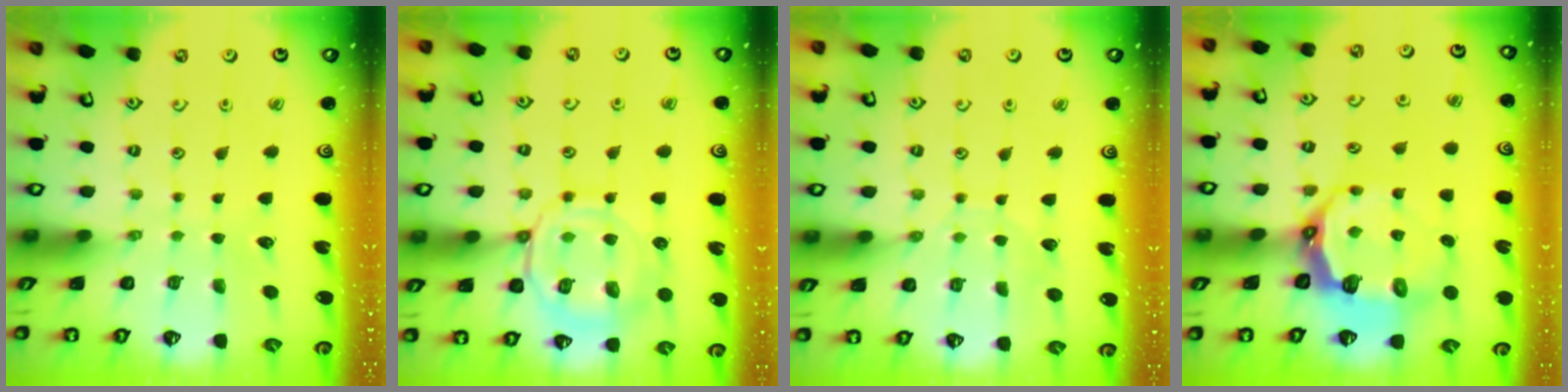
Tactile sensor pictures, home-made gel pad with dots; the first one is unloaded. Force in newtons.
{"total": 13.0, "press": 13.0, "slide": 1.4}
{"total": 6.0, "press": 6.0, "slide": 0.6}
{"total": 11.4, "press": 10.1, "slide": 5.4}